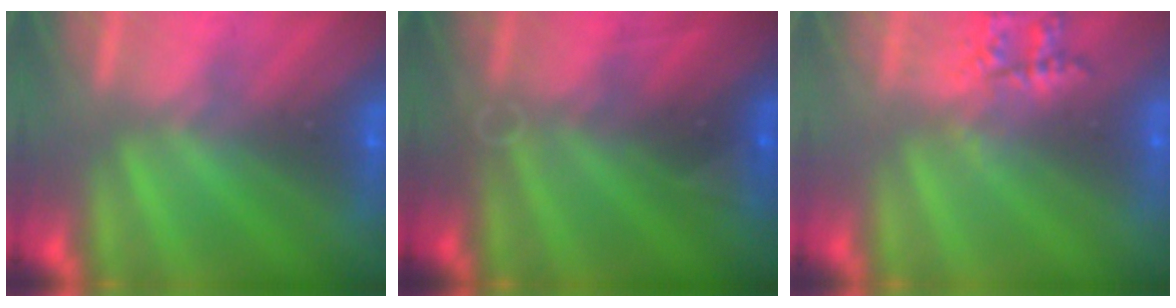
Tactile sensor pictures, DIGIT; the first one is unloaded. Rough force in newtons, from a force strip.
{"total": 2.8}
{"total": 2.2}